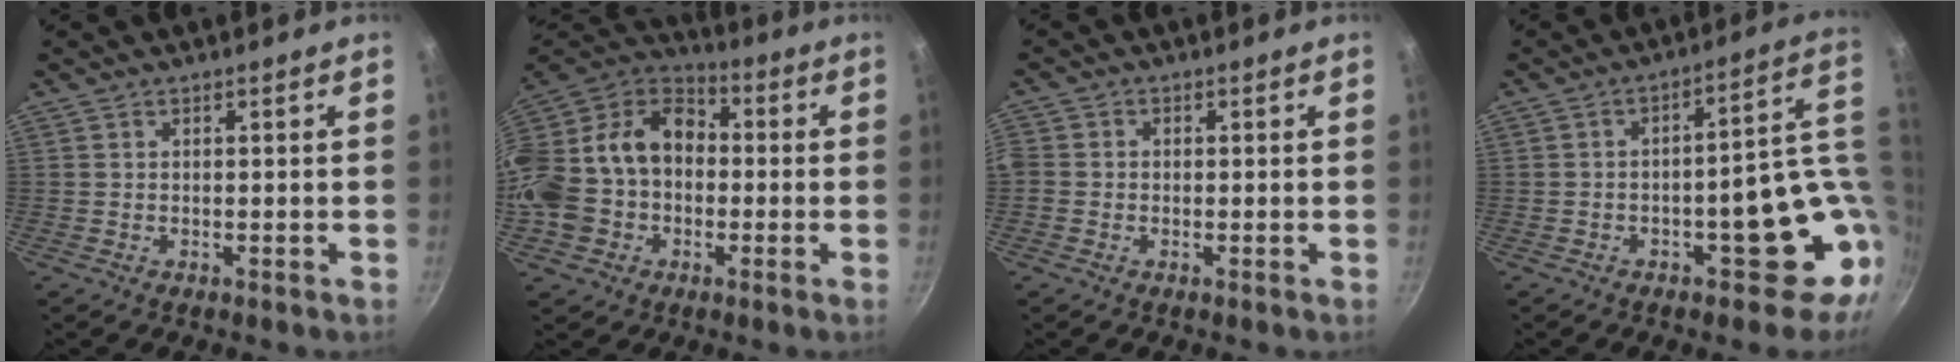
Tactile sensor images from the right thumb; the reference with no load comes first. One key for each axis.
{"total": 24.6, "fx": -2.5, "fy": 19.3, "fz": 14.9, "tx": -0.302, "ty": 0.075, "tz": -0.046}
{"total": 2.6, "fx": -0.8, "fy": 2.3, "fz": 1.1, "tx": -0.023, "ty": 0.007, "tz": -0.022}
{"total": 15.8, "fx": -1.4, "fy": 7.5, "fz": 13.9, "tx": -0.108, "ty": 0.020, "tz": -0.004}